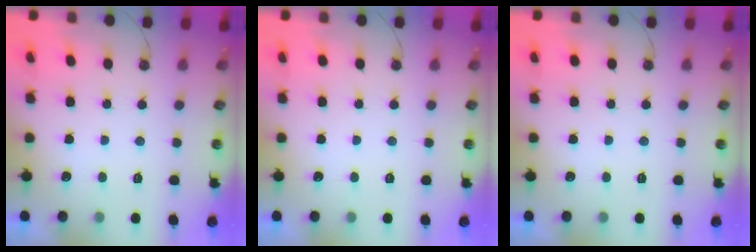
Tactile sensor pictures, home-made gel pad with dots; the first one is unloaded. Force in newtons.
{"total": 0.0}
{"total": 0.0}